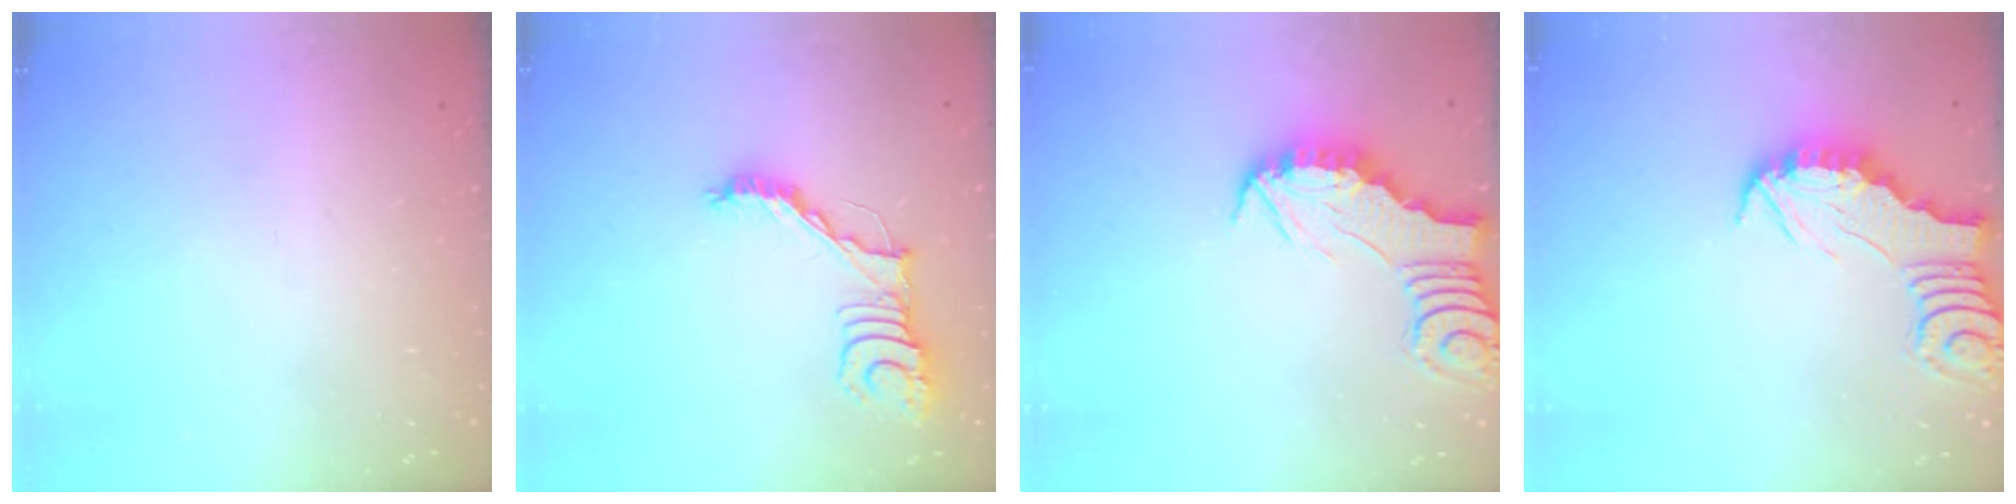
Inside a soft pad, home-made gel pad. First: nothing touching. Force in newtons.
{"total": 12.5, "press": 12.4, "slide": 1.1}
{"total": 2.5, "press": 2.5, "slide": 0.2}
{"total": 2.4, "press": 2.4, "slide": 0.2}